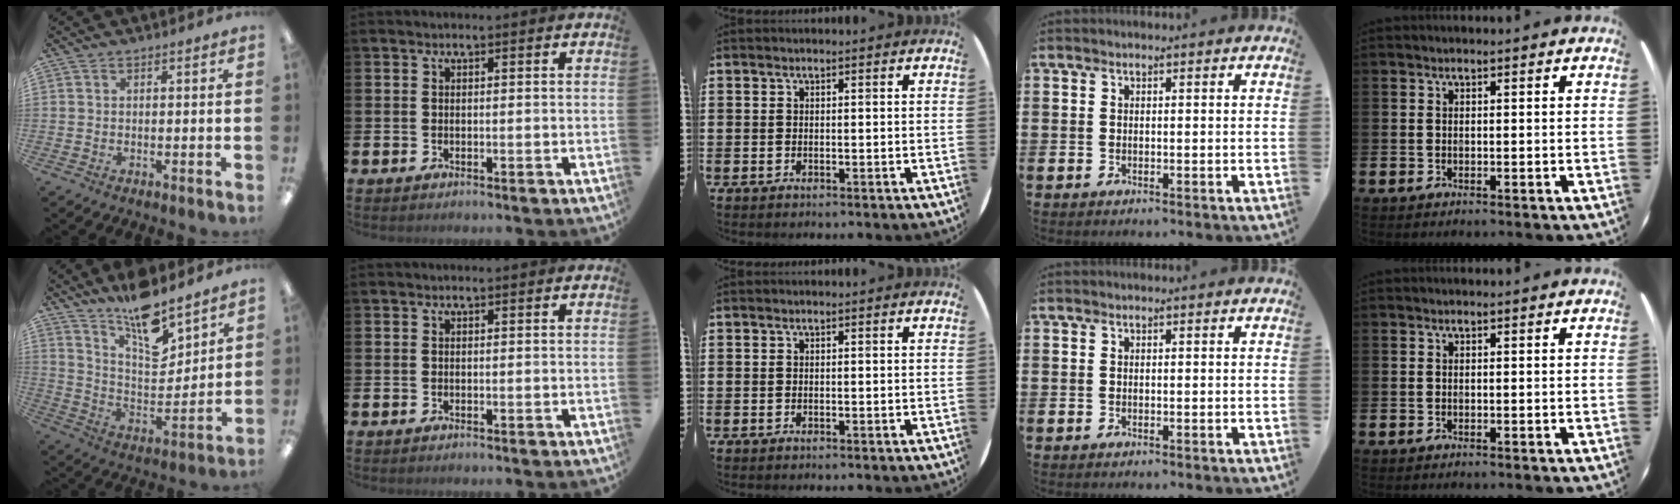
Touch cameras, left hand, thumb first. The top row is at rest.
{"thumb": {"total": 14.0, "force": [11.4, 4.6, 6.7], "torque": [-0.111, -0.082, 0.201]}}